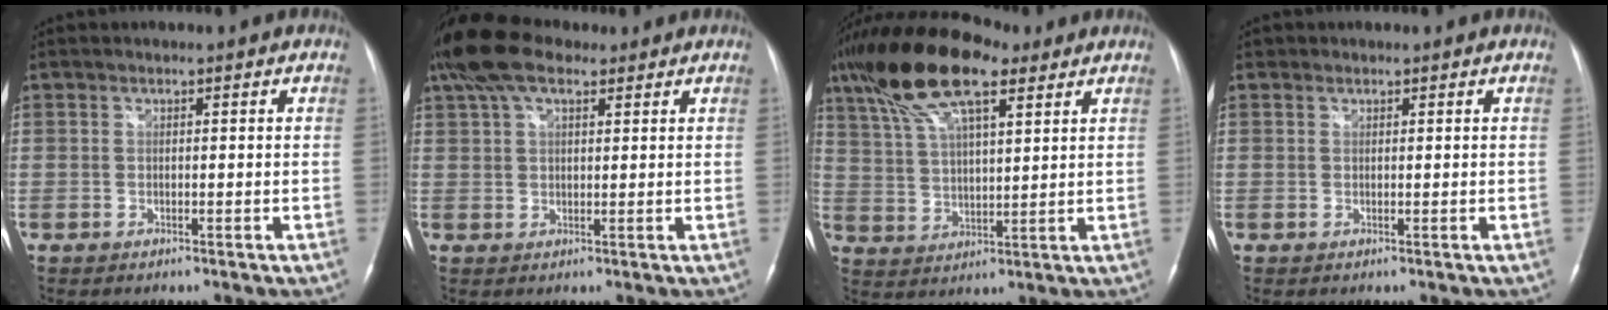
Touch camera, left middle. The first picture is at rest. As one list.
[{"total": 8.5, "force": [5.7, 3.5, 5.2], "torque": [-0.112, 0.037, 0.106]}, {"total": 15.8, "force": [9.8, 4.9, 11.4], "torque": [-0.228, 0.039, 0.182]}, {"total": 0.6, "force": [0.4, 0.4, 0.0], "torque": [0.000, 0.001, 0.005]}]